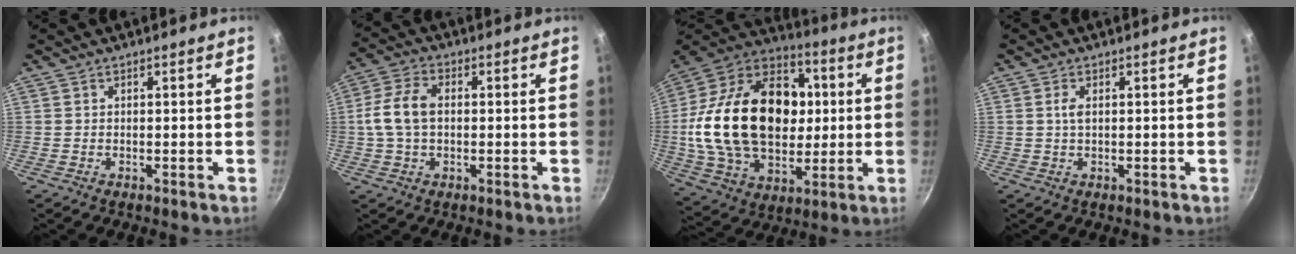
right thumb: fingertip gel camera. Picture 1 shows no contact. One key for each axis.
{"total": 8.6, "fx": 0.3, "fy": 5.5, "fz": 6.6, "tx": -0.132, "ty": 0.022, "tz": -0.002}
{"total": 32.1, "fx": 2.3, "fy": 22.1, "fz": 23.3, "tx": -0.392, "ty": 0.025, "tz": 0.037}
{"total": 1.7, "fx": 0.4, "fy": 0.8, "fz": 1.5, "tx": -0.030, "ty": 0.002, "tz": 0.008}